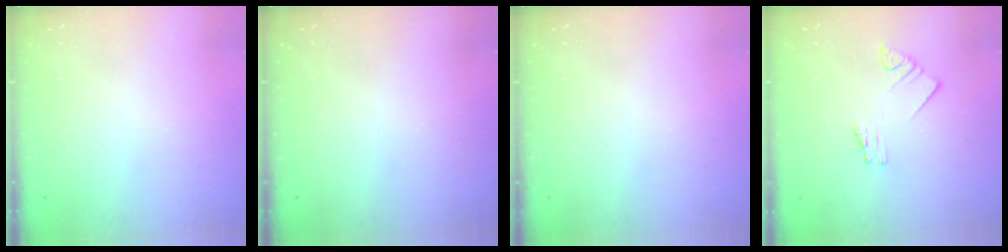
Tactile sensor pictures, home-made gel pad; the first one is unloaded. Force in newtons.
{"total": 0.0}
{"total": 0.0}
{"total": 2.0, "press": 2.0, "slide": 0.3}